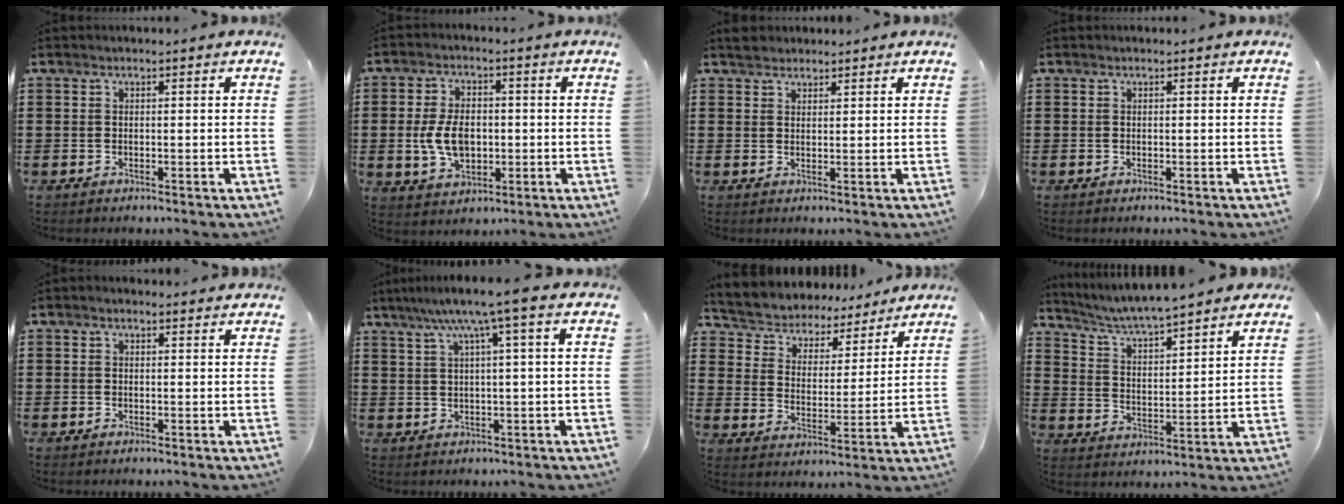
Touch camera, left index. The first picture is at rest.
{"total": 7.4, "force": [-0.7, 4.7, 5.7], "torque": [-0.126, 0.001, -0.019]}
{"total": 2.0, "force": [1.8, 0.9, 0.1], "torque": [-0.007, 0.005, 0.035]}
{"total": 0.0}
{"total": 0.8, "force": [0.1, 0.7, 0.3], "torque": [-0.008, 0.006, 0.001]}
{"total": 6.3, "force": [2.6, -0.3, 5.7], "torque": [-0.116, 0.003, 0.040]}
{"total": 5.2, "force": [5.1, 1.0, -0.4], "torque": [-0.025, -0.041, 0.085]}
{"total": 4.9, "force": [4.8, 0.0, 1.3], "torque": [-0.048, -0.031, 0.079]}